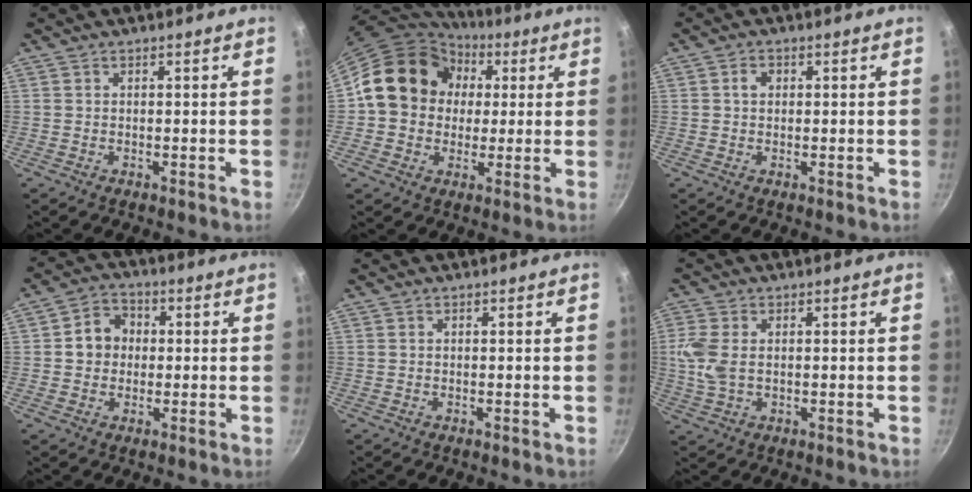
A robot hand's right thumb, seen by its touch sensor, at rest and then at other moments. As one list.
[{"total": 16.4, "force": [2.8, 14.1, 8.0], "torque": [-0.101, 0.025, 0.032]}, {"total": 1.9, "force": [0.4, 1.5, 1.1], "torque": [-0.011, 0.005, 0.005]}, {"total": 6.8, "force": [0.5, 5.9, 3.2], "torque": [-0.017, 0.013, -0.003]}, {"total": 0.0}, {"total": 6.1, "force": [0.4, 3.7, 4.8], "torque": [-0.109, 0.001, 0.008]}]